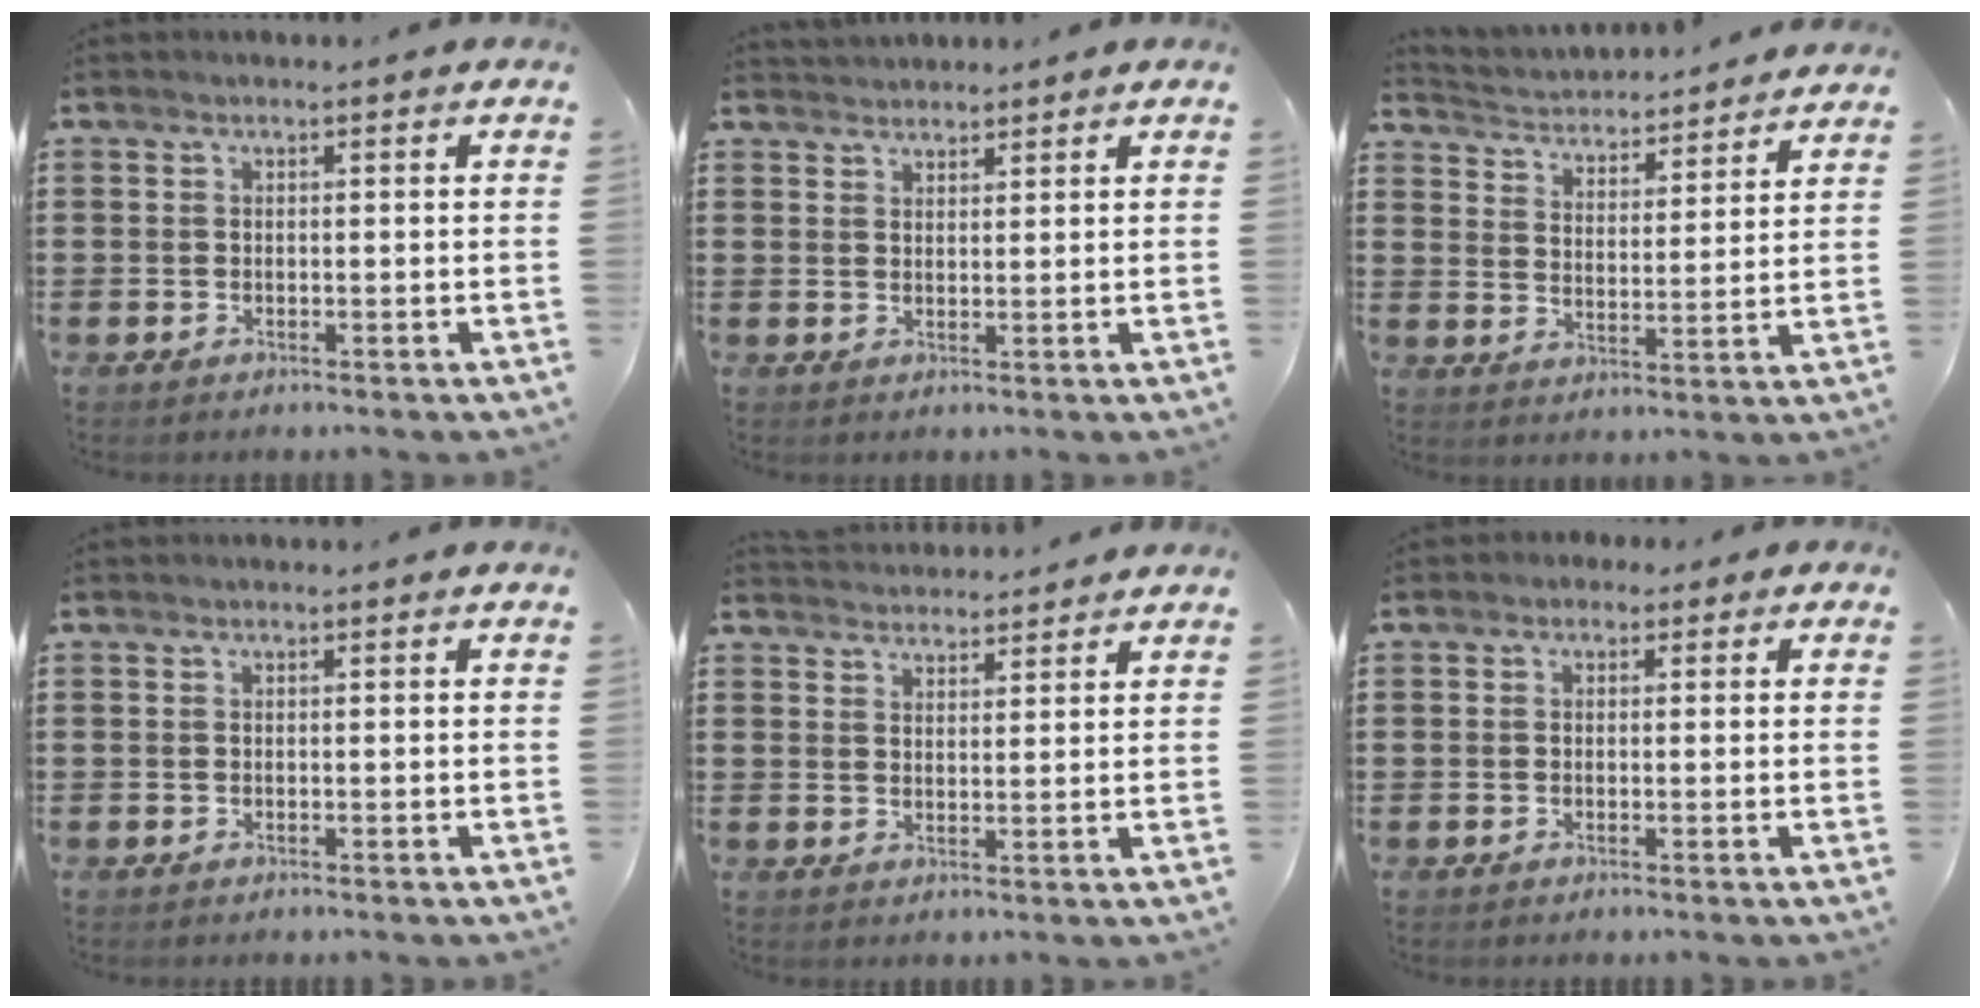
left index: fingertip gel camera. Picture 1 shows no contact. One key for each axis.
{"total": 1.8, "fx": 1.7, "fy": 0.3, "fz": -0.3, "tx": 0.000, "ty": 0.000, "tz": 0.035}
{"total": 3.2, "fx": 3.1, "fy": 0.0, "fz": -0.4, "tx": -0.015, "ty": -0.032, "tz": 0.047}
{"total": 0.0}
{"total": 2.9, "fx": 2.8, "fy": 0.2, "fz": -0.3, "tx": -0.002, "ty": -0.009, "tz": 0.055}
{"total": 1.1, "fx": -0.4, "fy": 0.9, "fz": 0.5, "tx": -0.012, "ty": 0.003, "tz": -0.008}